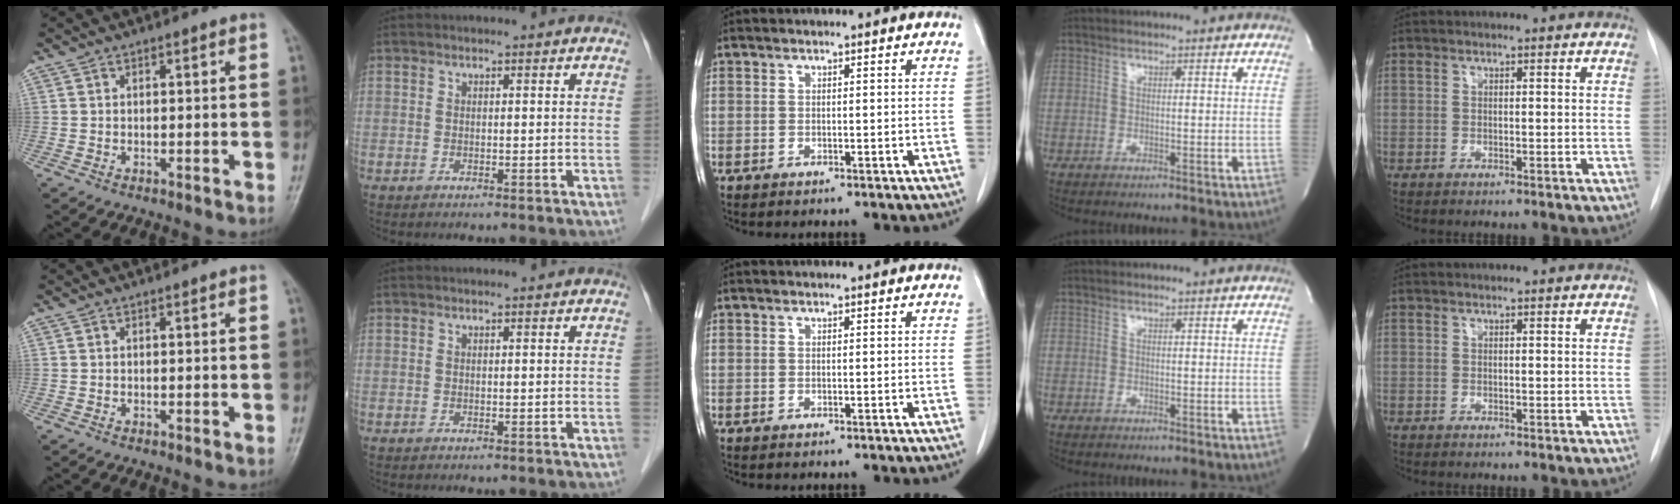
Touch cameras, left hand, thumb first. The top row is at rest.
{}